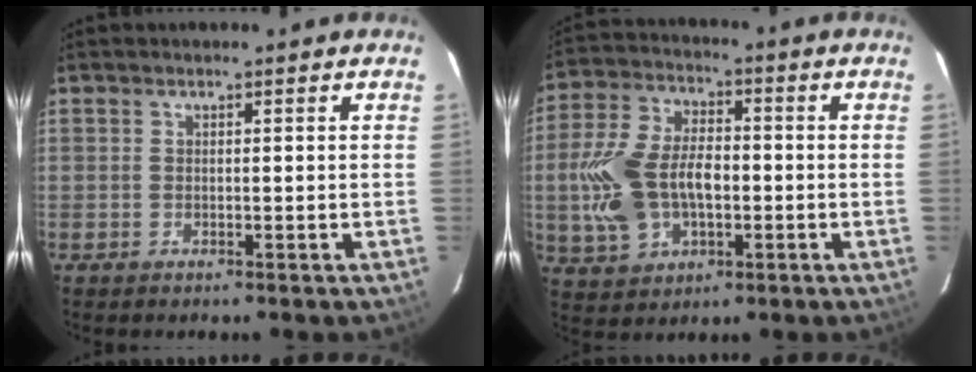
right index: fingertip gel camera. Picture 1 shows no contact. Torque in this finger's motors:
{"motor_torque": [0.64, -0.28, 0.36, 0.13]}